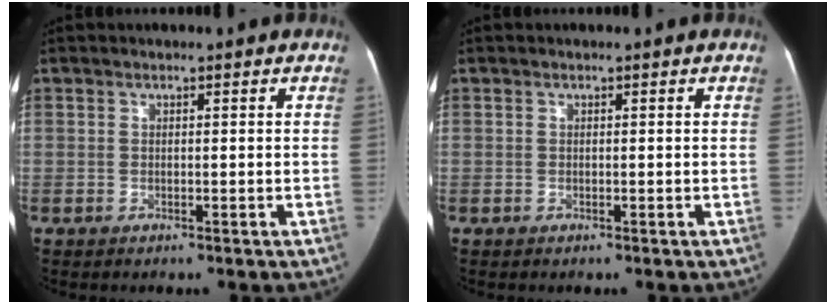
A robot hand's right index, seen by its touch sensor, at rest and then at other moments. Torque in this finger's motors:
{"motor_torque": [0.00, 0.00, 0.01, 0.01]}